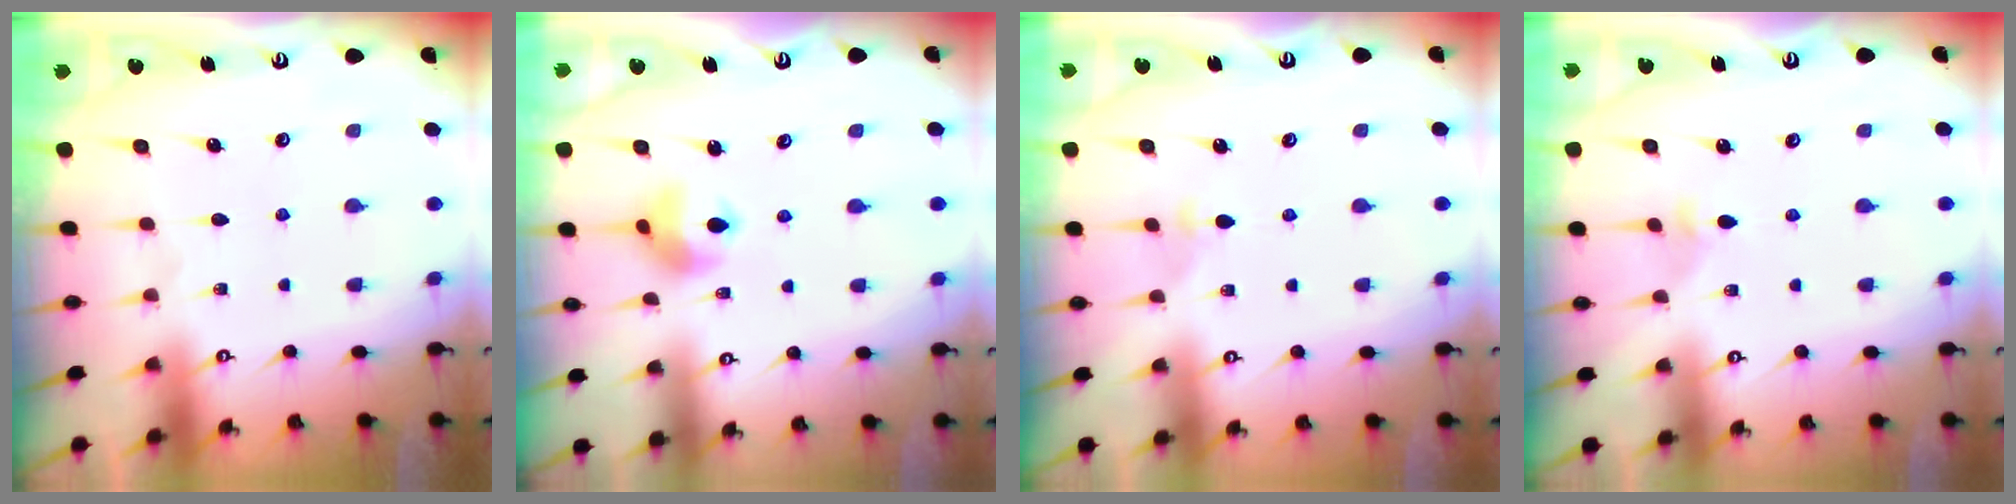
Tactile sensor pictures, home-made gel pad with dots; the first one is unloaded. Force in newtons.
{"total": 8.3, "press": 8.1, "slide": 1.4}
{"total": 2.7, "press": 2.6, "slide": 0.6}
{"total": 2.0, "press": 2.0, "slide": 0.5}